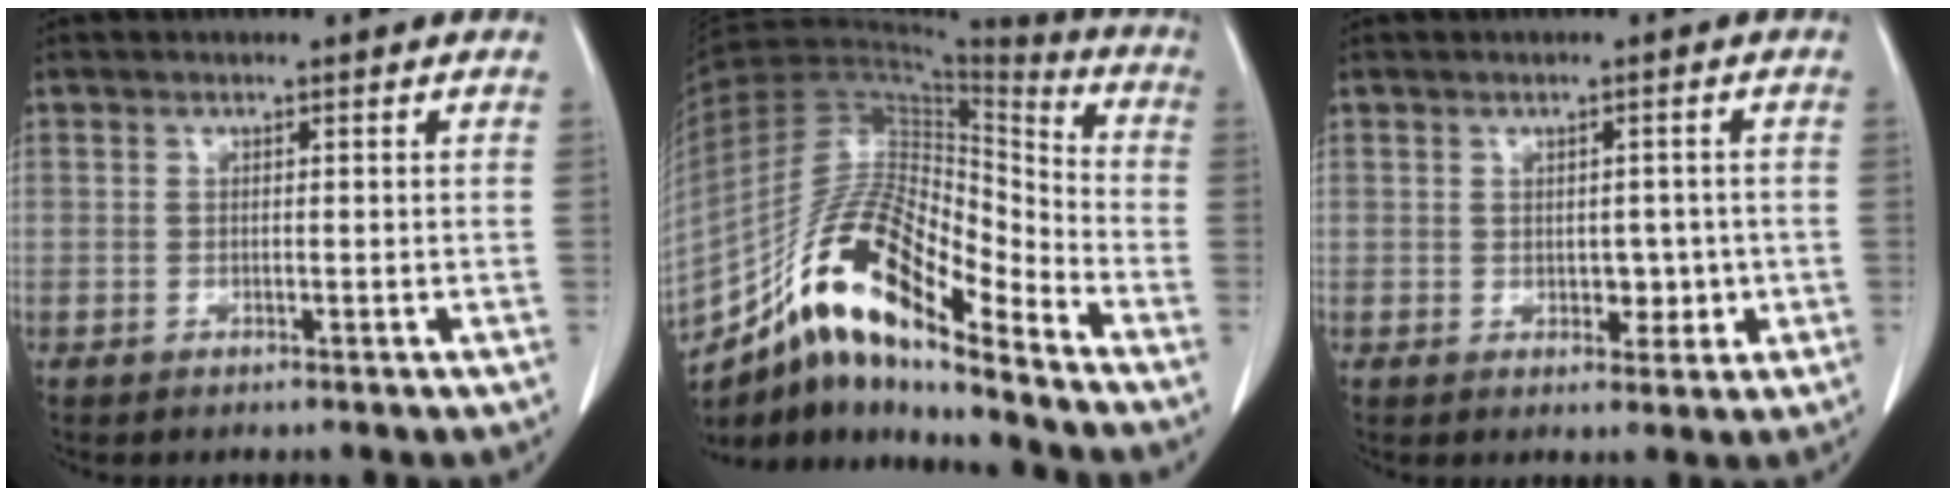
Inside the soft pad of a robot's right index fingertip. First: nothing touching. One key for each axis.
{"total": 19.2, "fx": -12.6, "fy": 4.7, "fz": 13.6, "tx": -0.266, "ty": 0.022, "tz": -0.225}
{"total": 3.2, "fx": -0.4, "fy": 2.2, "fz": 2.2, "tx": -0.020, "ty": 0.005, "tz": 0.000}